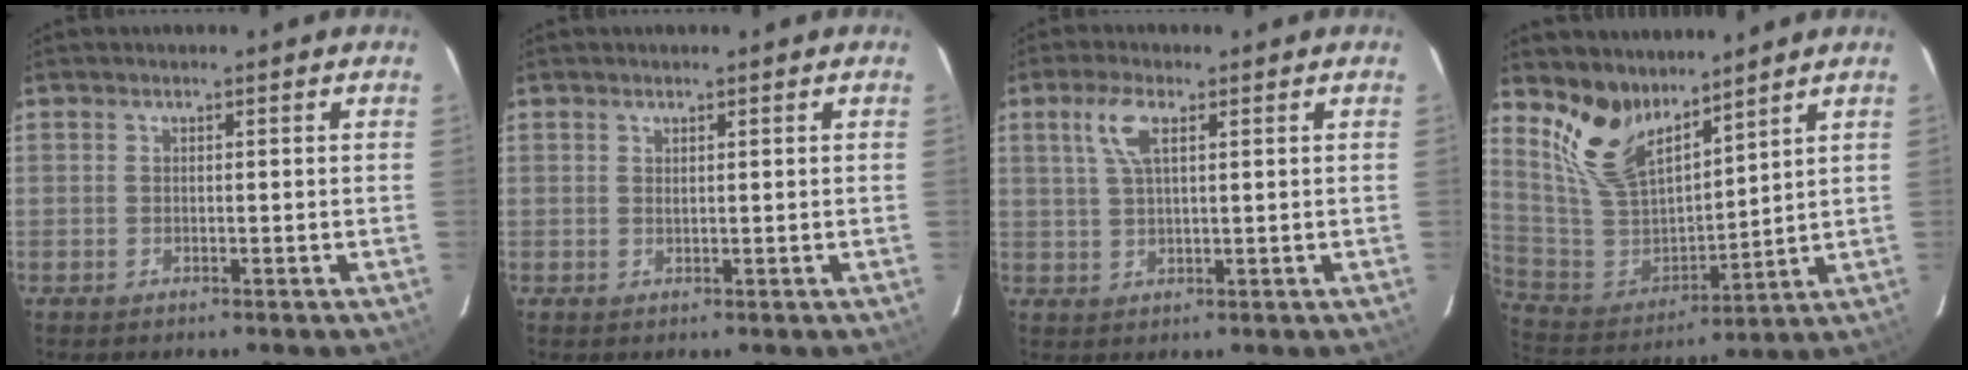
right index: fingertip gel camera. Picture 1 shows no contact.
{"total": 0.7, "force": [0.6, 0.1, 0.4], "torque": [-0.006, 0.000, 0.011]}
{"total": 5.2, "force": [2.2, 1.7, 4.4], "torque": [-0.090, 0.008, 0.045]}
{"total": 13.8, "force": [10.4, 6.1, 6.6], "torque": [-0.141, -0.005, 0.222]}